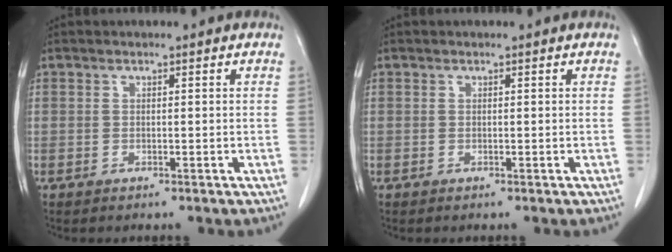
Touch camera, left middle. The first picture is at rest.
{"total": 0.0}